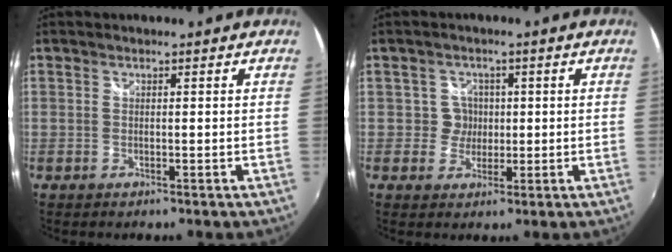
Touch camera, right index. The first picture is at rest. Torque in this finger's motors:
{"motor_torque": [0.07, 0.04, 0.06, 0.01]}